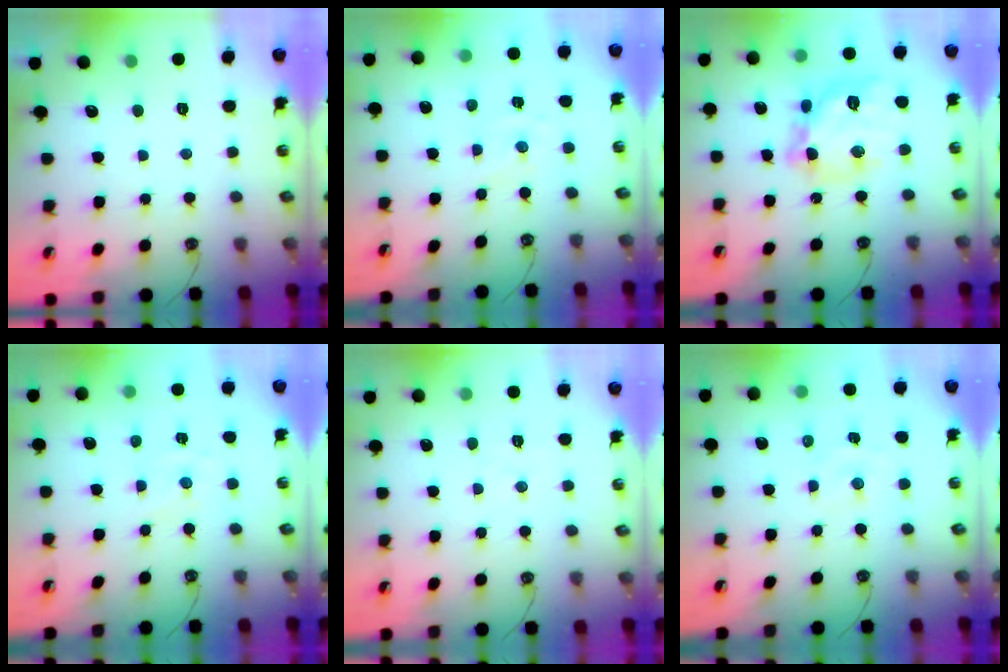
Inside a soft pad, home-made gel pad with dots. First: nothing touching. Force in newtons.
{"total": 0.0}
{"total": 16.6, "press": 16.5, "slide": 1.6}
{"total": 0.0}
{"total": 2.7, "press": 2.7, "slide": 0.4}
{"total": 1.9, "press": 1.9, "slide": 0.3}